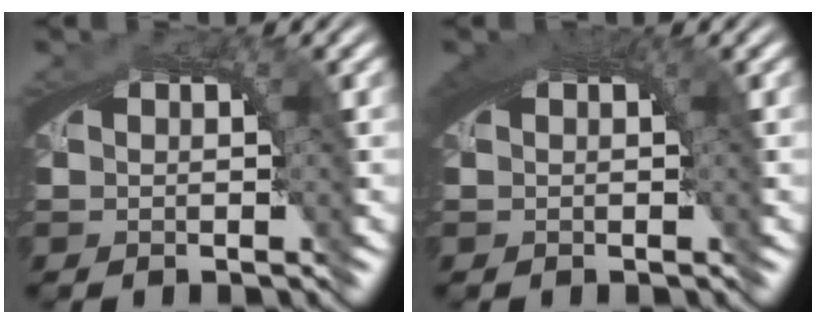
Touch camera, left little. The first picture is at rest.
{"total": 1.9, "force": [0.7, 0.4, 1.7], "torque": [-0.023, 0.006, 0.011]}